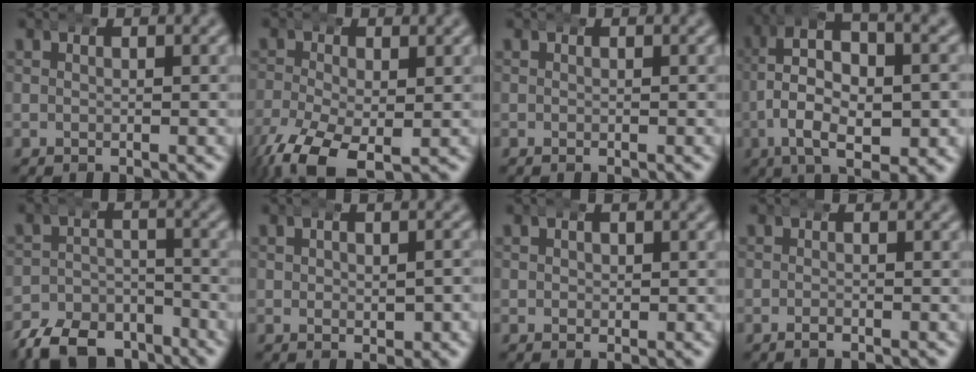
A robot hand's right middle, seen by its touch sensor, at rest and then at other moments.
{"total": 6.3, "force": [-4.0, 3.0, 3.8], "torque": [-0.098, -0.034, -0.049]}
{"total": 0.0}
{"total": 8.8, "force": [1.2, 4.6, 7.4], "torque": [-0.125, -0.007, 0.021]}
{"total": 8.9, "force": [-7.4, 4.2, 2.5], "torque": [-0.026, -0.015, -0.128]}
{"total": 1.7, "force": [0.1, 0.9, 1.5], "torque": [-0.024, -0.003, 0.006]}
{"total": 0.7, "force": [0.2, 0.6, 0.4], "torque": [-0.009, -0.003, 0.007]}
{"total": 0.8, "force": [-0.7, 0.1, 0.4], "torque": [-0.009, 0.000, -0.015]}